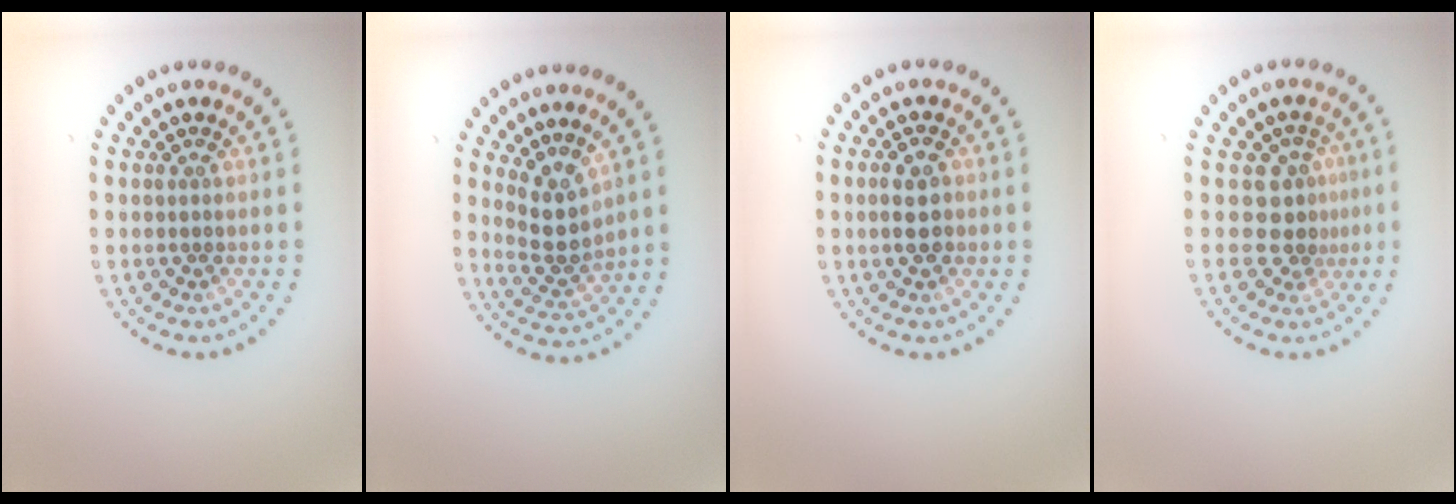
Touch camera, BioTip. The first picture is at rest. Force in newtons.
{"total": 2.7, "press": 2.1, "slide": 1.6}
{"total": 2.5, "press": 2.5, "slide": 0.5}
{"total": 2.9, "press": 2.1, "slide": 2.0}